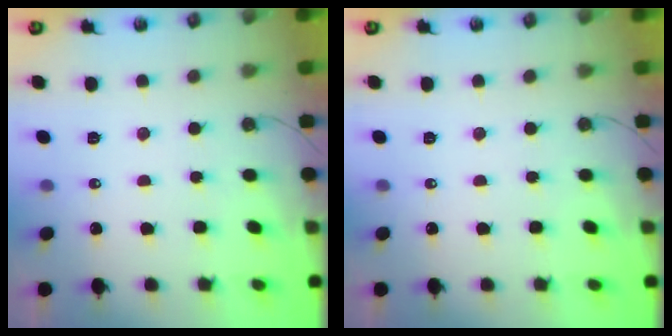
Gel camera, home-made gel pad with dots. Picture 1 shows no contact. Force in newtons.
{"total": 0.0}